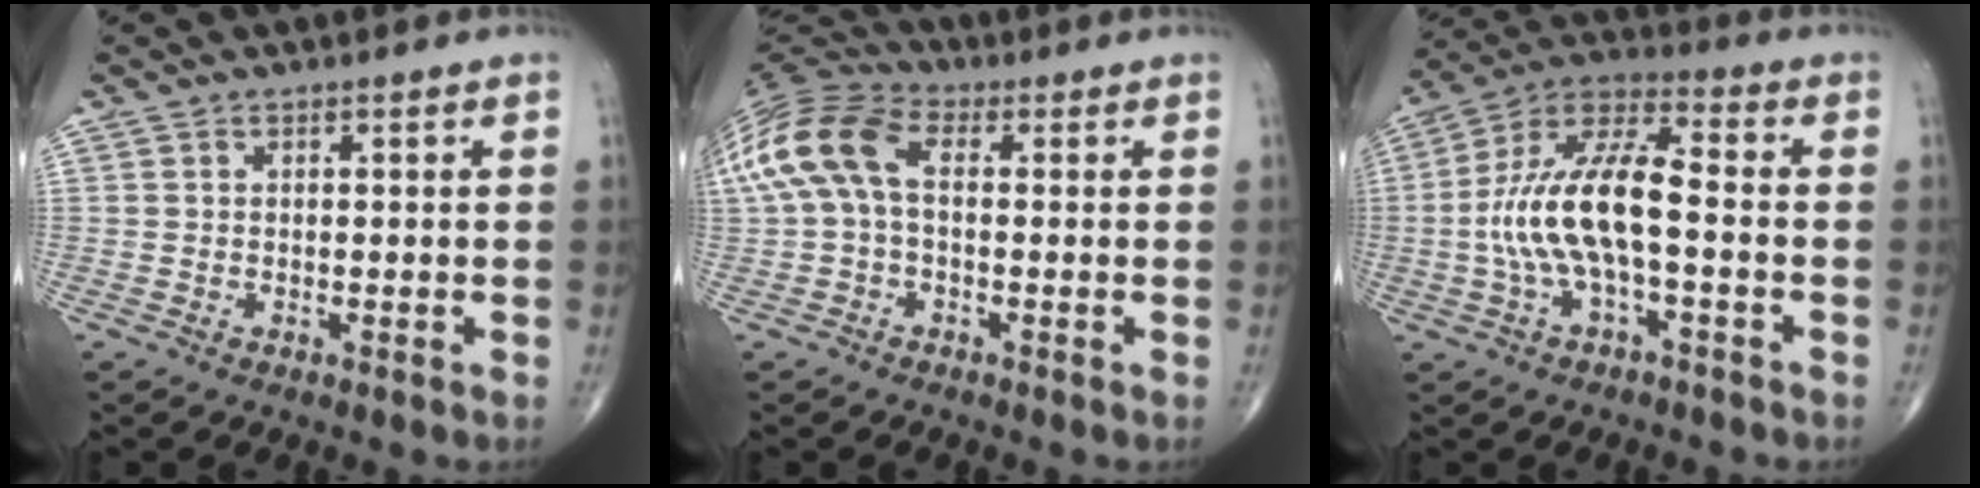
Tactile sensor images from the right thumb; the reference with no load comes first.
{"total": 12.8, "force": [1.2, 7.5, 10.3], "torque": [-0.222, 0.034, 0.012]}
{"total": 14.7, "force": [-2.0, 5.4, 13.6], "torque": [-0.279, 0.046, -0.042]}